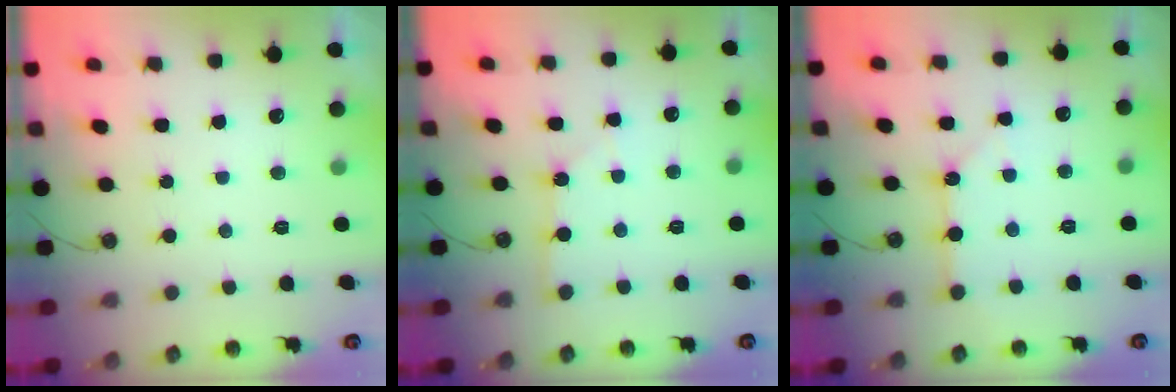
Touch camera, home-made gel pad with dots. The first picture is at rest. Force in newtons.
{"total": 2.2, "press": 2.2, "slide": 0.4}
{"total": 2.5, "press": 2.5, "slide": 0.2}